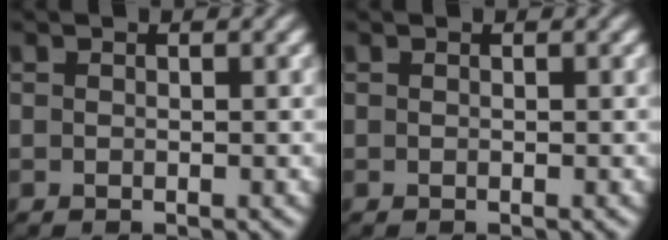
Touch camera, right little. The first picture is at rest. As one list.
[{"total": 0.0}]